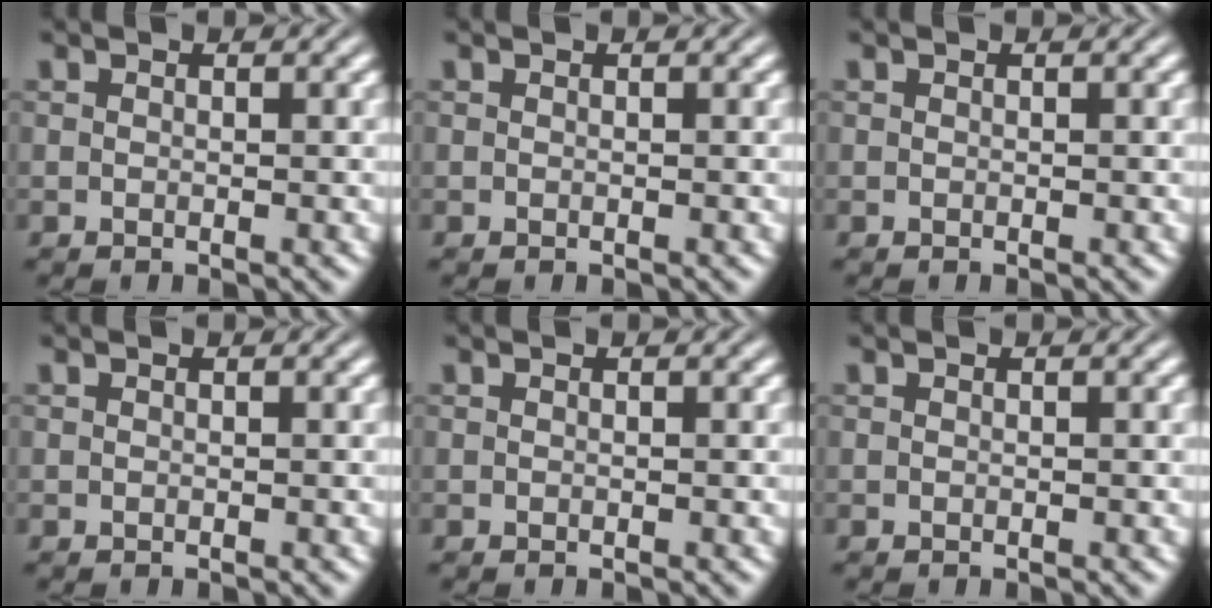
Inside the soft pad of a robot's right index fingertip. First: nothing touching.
{"total": 0.0}
{"total": 0.0}
{"total": 0.0}
{"total": 0.0}
{"total": 0.0}